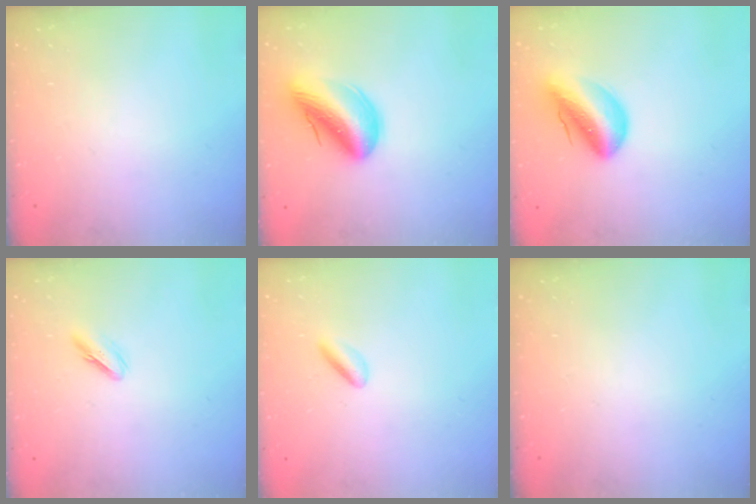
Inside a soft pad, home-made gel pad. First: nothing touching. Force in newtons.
{"total": 14.7, "press": 14.3, "slide": 3.6}
{"total": 12.7, "press": 12.2, "slide": 3.6}
{"total": 4.6, "press": 4.2, "slide": 1.6}
{"total": 1.8, "press": 1.6, "slide": 0.9}
{"total": 0.0}